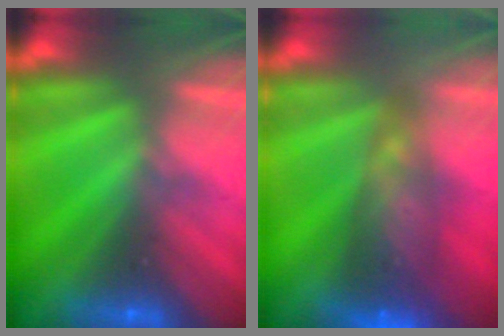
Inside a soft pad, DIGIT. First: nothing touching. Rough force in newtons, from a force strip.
{"total": 7.0}